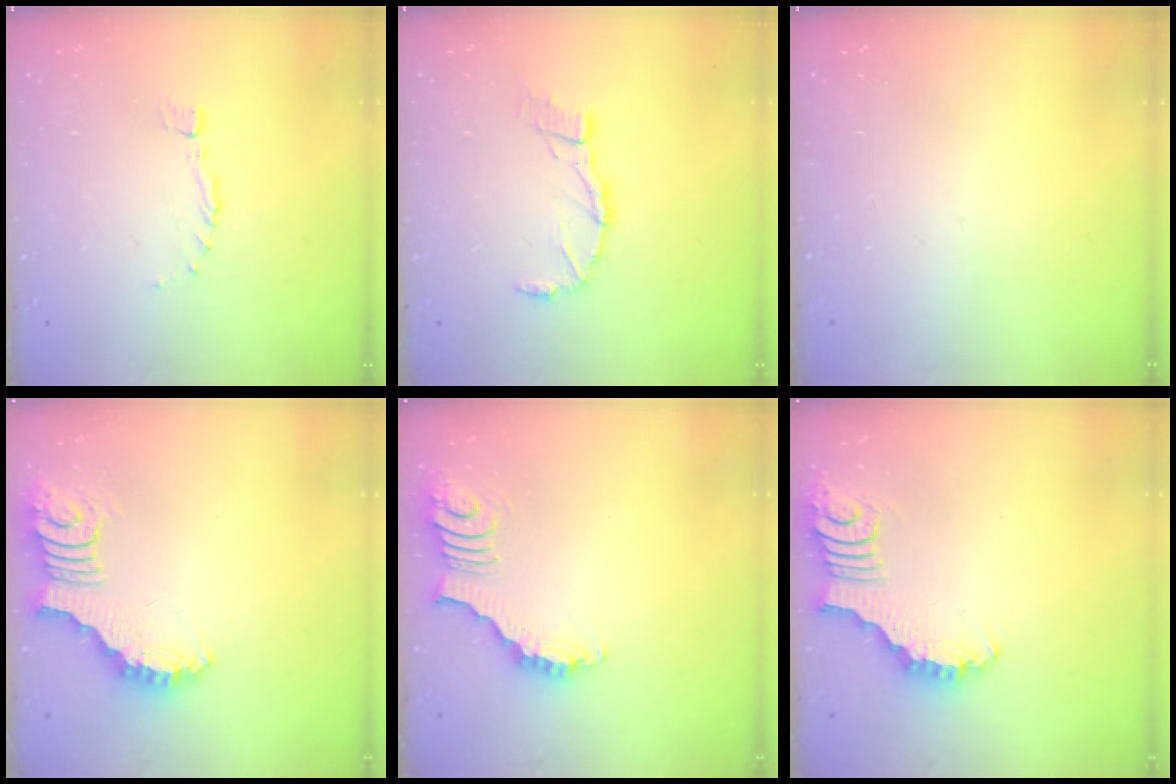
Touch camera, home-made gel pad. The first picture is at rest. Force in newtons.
{"total": 9.3, "press": 9.3, "slide": 1.0}
{"total": 0.0}
{"total": 2.4, "press": 2.4, "slide": 0.5}
{"total": 3.9, "press": 3.8, "slide": 0.7}
{"total": 3.0, "press": 2.9, "slide": 0.3}